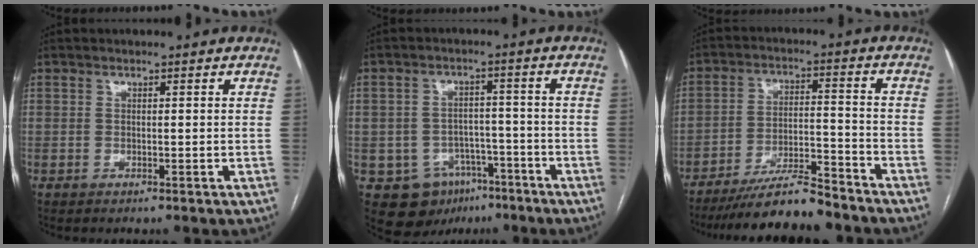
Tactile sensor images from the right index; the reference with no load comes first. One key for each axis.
{"total": 9.8, "fx": -5.1, "fy": 7.7, "fz": 3.2, "tx": -0.049, "ty": 0.020, "tz": -0.067}
{"total": 11.3, "fx": -10.1, "fy": 1.1, "fz": 5.0, "tx": -0.078, "ty": 0.001, "tz": -0.172}